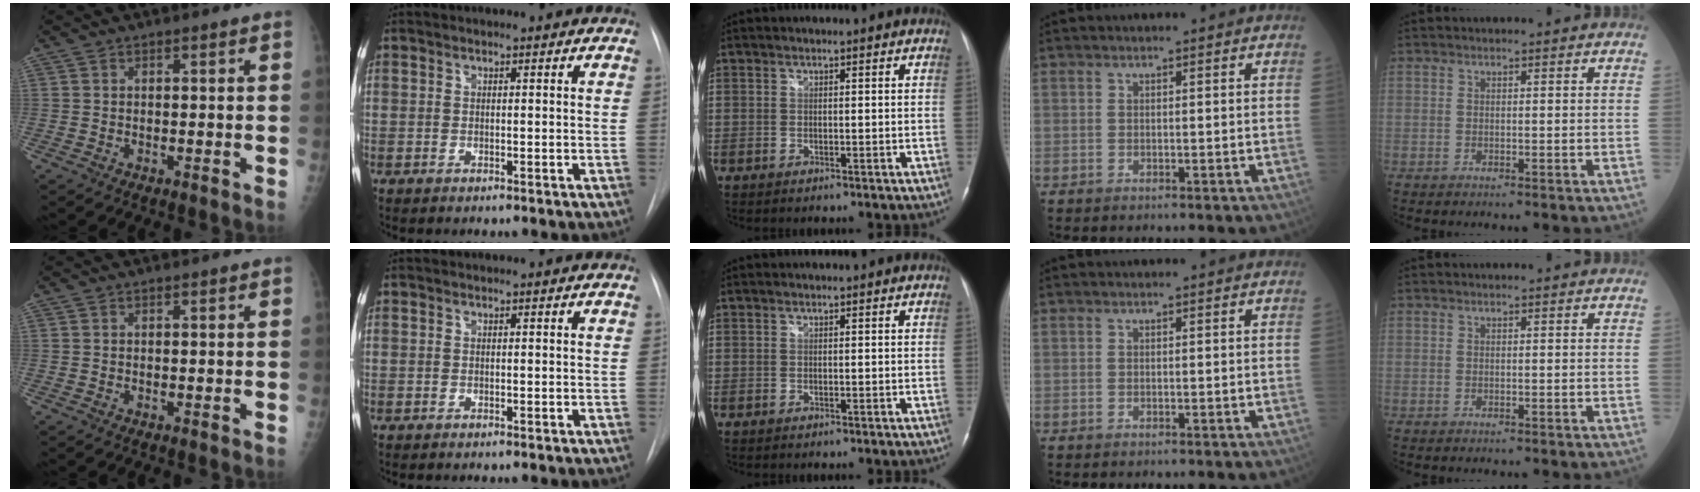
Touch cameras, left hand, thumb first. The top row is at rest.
{}